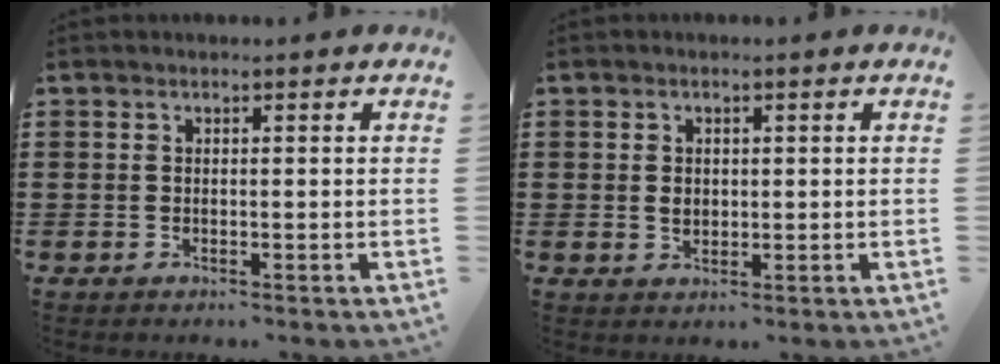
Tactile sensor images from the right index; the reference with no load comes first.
{"total": 1.8, "force": [0.1, 1.2, 1.3], "torque": [-0.027, 0.006, 0.000]}